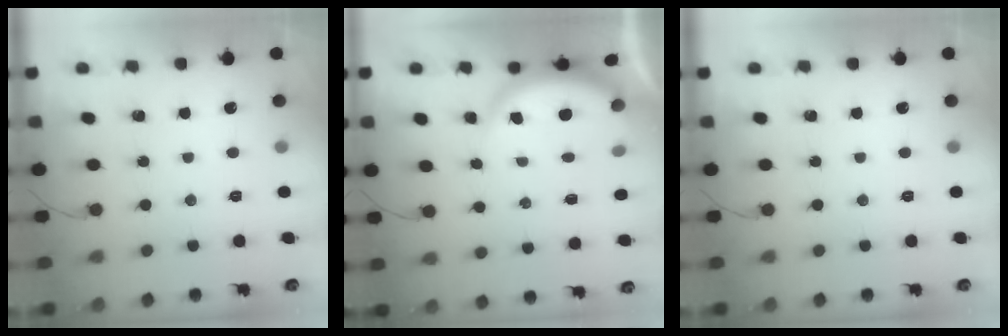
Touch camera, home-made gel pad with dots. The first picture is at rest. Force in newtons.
{"total": 4.6, "press": 4.6, "slide": 0.7}
{"total": 0.0}